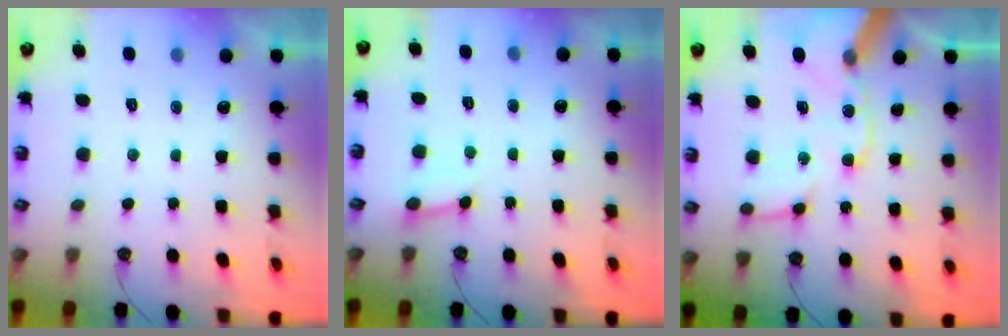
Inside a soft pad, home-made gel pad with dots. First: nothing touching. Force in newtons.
{"total": 2.7, "press": 2.7, "slide": 0.3}
{"total": 20.5, "press": 20.3, "slide": 3.2}